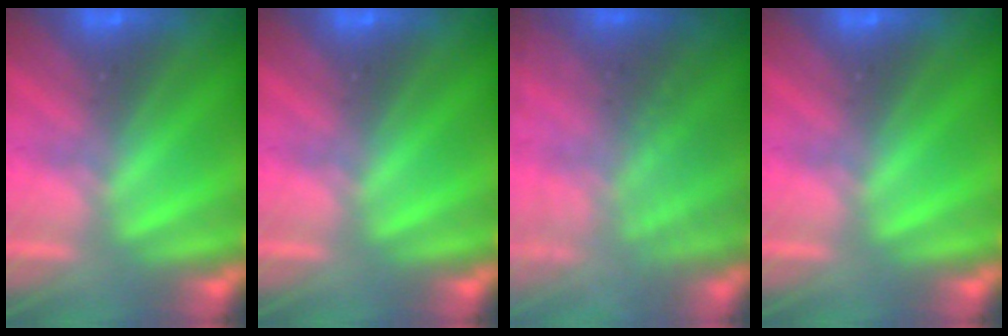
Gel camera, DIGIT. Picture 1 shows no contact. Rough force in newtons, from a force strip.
{"total": 0.0}
{"total": 7.0}
{"total": 0.0}